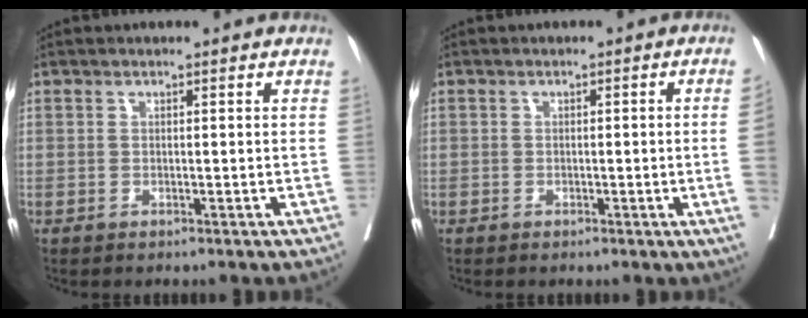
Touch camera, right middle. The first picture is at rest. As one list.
[{"total": 3.2, "force": [-0.5, -0.7, 3.1], "torque": [-0.046, 0.001, 0.000]}]